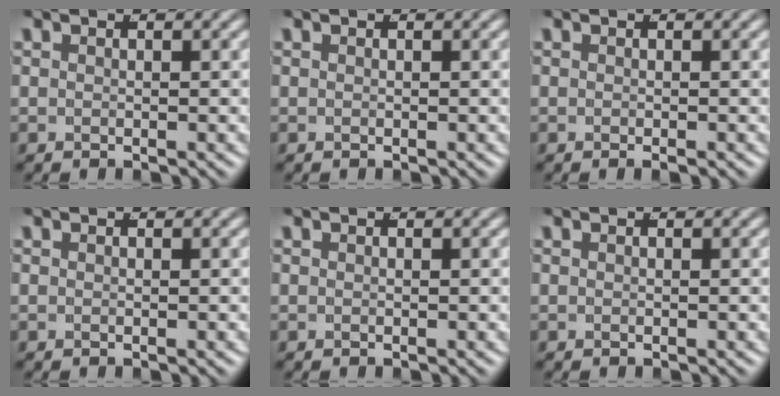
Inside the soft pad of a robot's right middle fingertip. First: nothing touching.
{"total": 0.0}
{"total": 0.6, "force": [-0.5, 0.0, 0.3], "torque": [-0.004, 0.003, -0.008]}
{"total": 0.0}
{"total": 0.0}
{"total": 0.0}